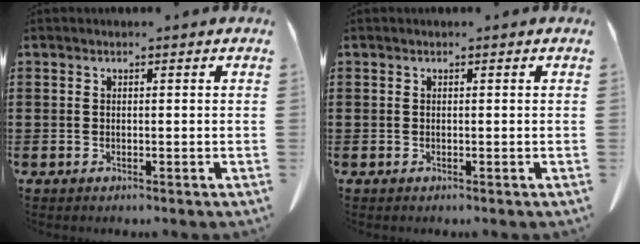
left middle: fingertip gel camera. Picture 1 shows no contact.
{"total": 0.0}